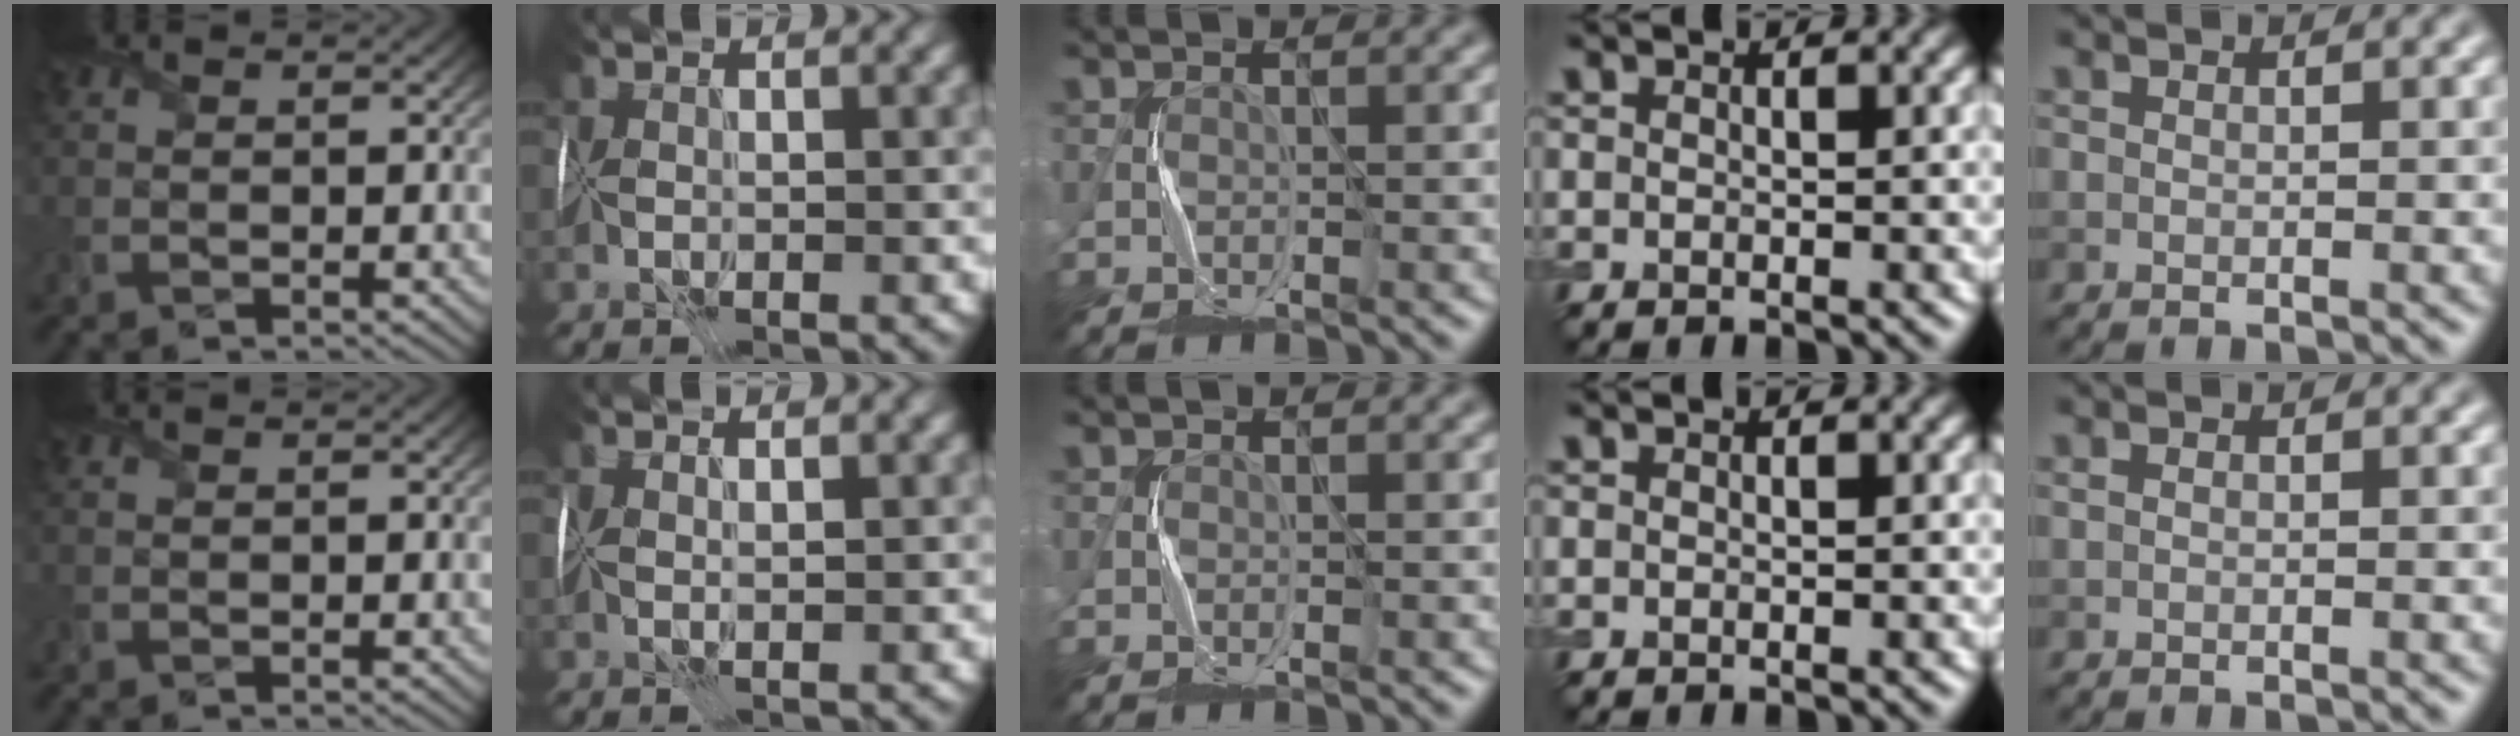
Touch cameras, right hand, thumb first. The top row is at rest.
{"index": {"total": 1.4, "force": [1.2, -0.7, -0.4], "torque": [0.007, 0.008, 0.028]}}